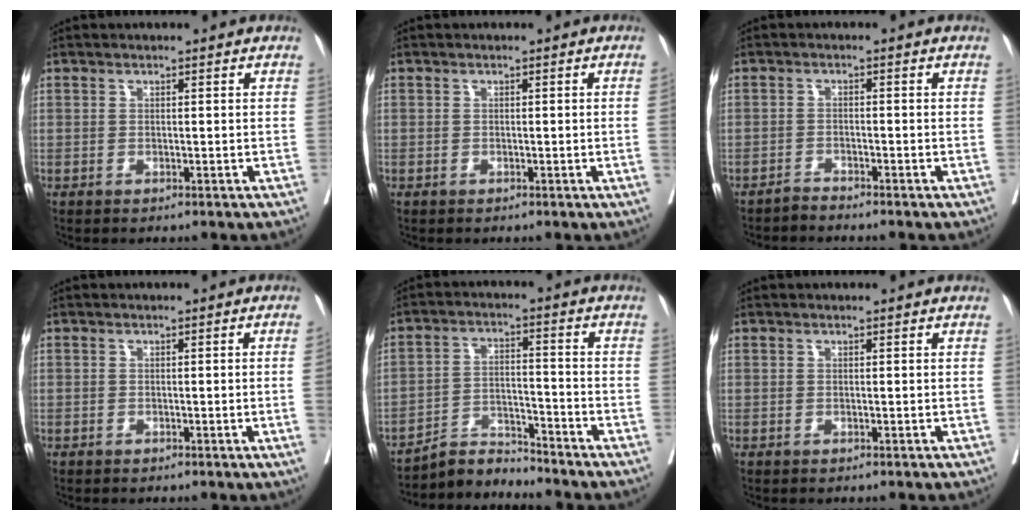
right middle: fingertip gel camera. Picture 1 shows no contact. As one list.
[{"total": 0.6, "force": [-0.2, 0.1, 0.6], "torque": [-0.011, 0.001, -0.003]}, {"total": 1.5, "force": [-1.5, -0.2, -0.2], "torque": [0.007, -0.004, -0.028]}, {"total": 1.3, "force": [-0.3, 0.0, 1.2], "torque": [-0.018, 0.002, -0.005]}, {"total": 5.7, "force": [-5.7, -0.2, -0.9], "torque": [0.016, 0.003, -0.101]}, {"total": 0.0}]